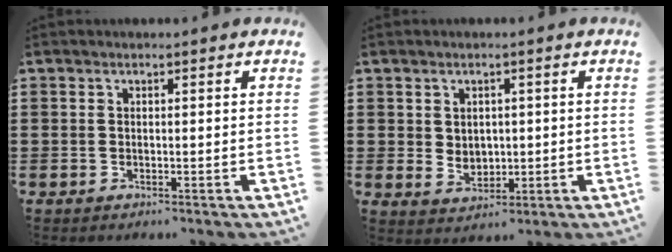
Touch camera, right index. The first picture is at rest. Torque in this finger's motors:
{"motor_torque": [2.07, 0.07, 0.06, 0.01]}